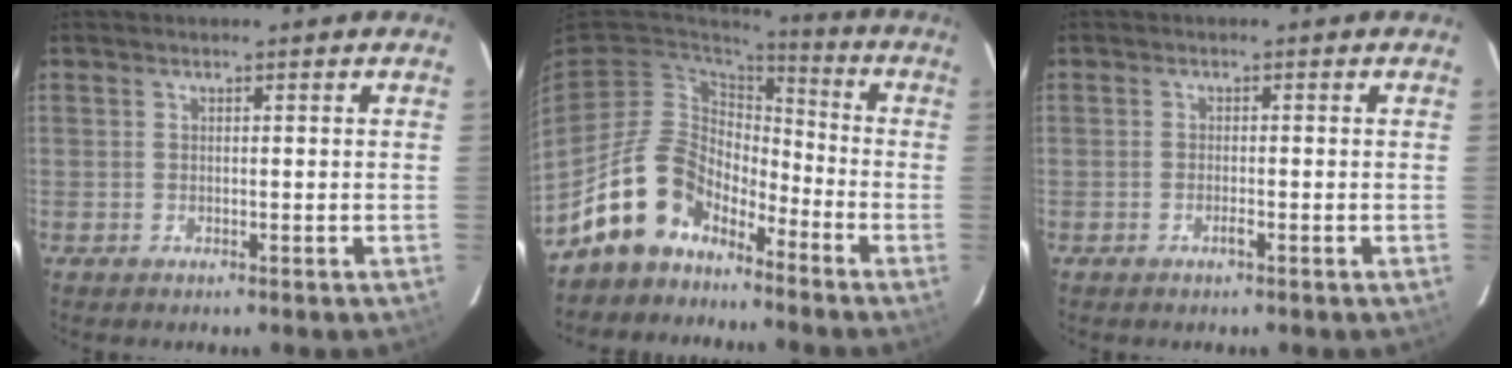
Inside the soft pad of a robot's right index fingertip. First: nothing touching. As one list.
[{"total": 12.6, "force": [-8.8, 8.1, 4.2], "torque": [-0.105, 0.025, -0.149]}, {"total": 1.3, "force": [-0.8, 0.3, 1.0], "torque": [-0.021, 0.002, -0.014]}]